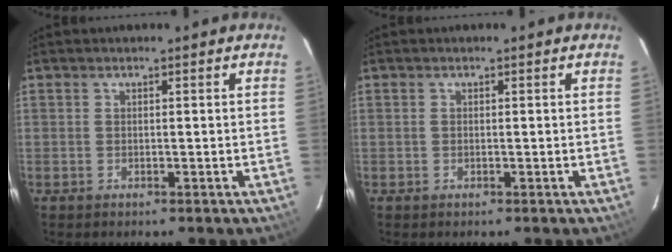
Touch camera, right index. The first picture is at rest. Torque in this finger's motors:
{"motor_torque": [-0.19, 0.01, -0.02, 0.00]}